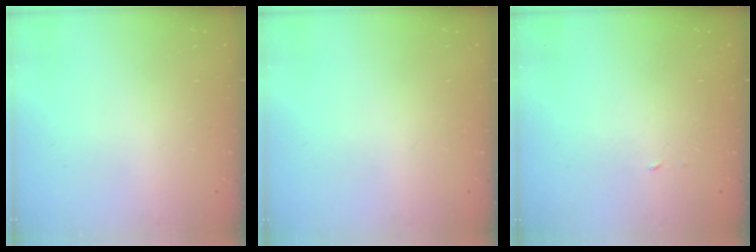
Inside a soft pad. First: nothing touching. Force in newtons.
{"total": 0.0}
{"total": 1.8, "press": 1.8, "slide": 0.1}